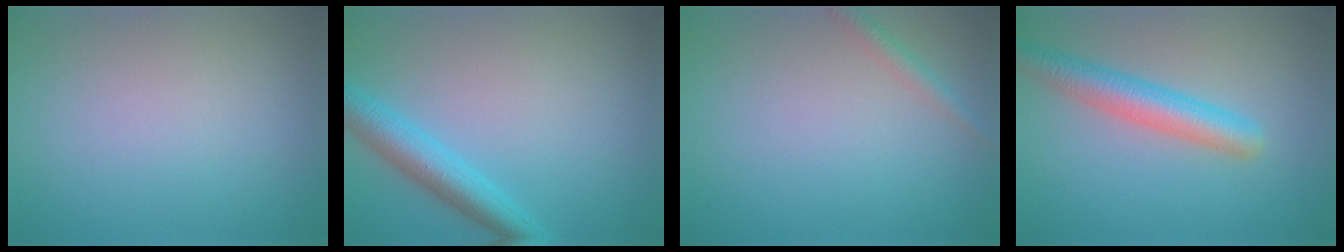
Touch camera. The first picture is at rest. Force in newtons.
{"total": 4.0, "press": 4.0, "slide": 0.1}
{"total": 1.4, "press": 1.4, "slide": 0.1}
{"total": 4.4, "press": 4.4, "slide": 0.2}